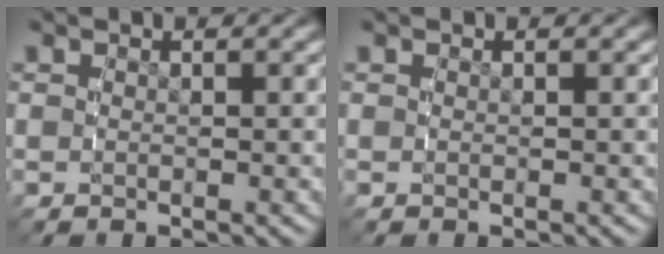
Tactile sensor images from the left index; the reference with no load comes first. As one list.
[{"total": 0.0}]